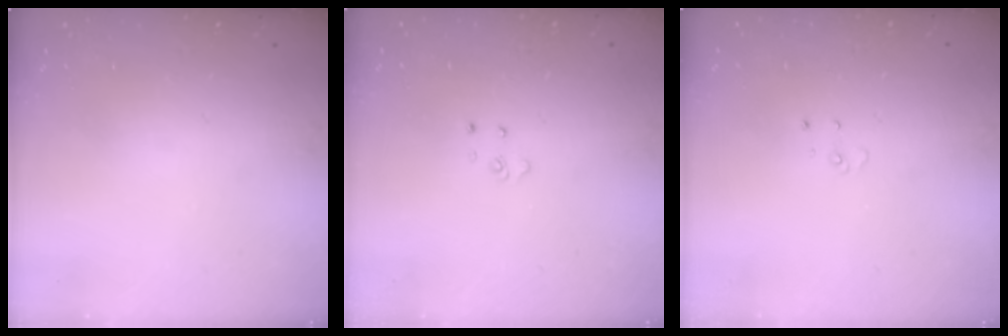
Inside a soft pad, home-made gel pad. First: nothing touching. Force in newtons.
{"total": 2.8, "press": 2.8, "slide": 0.3}
{"total": 2.7, "press": 2.7, "slide": 0.2}